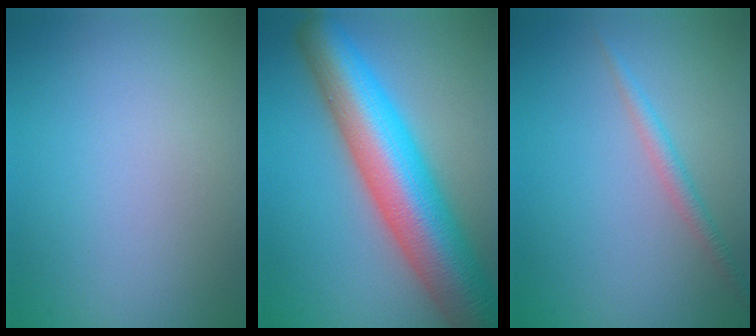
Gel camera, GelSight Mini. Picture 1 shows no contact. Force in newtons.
{"total": 12.7, "press": 12.6, "slide": 0.5}
{"total": 1.6, "press": 1.6, "slide": 0.1}